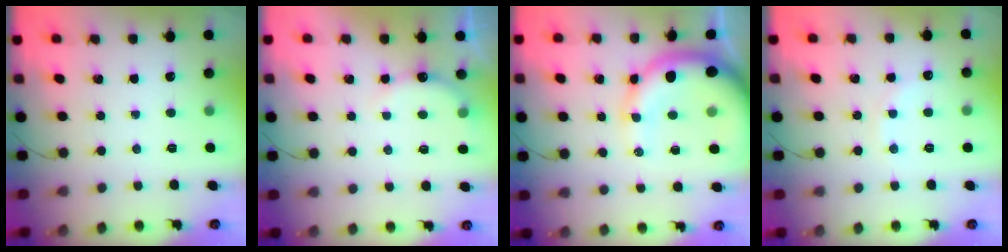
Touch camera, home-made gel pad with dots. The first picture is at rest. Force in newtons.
{"total": 6.2, "press": 6.1, "slide": 1.2}
{"total": 14.5, "press": 14.3, "slide": 2.0}
{"total": 3.9, "press": 3.8, "slide": 1.0}